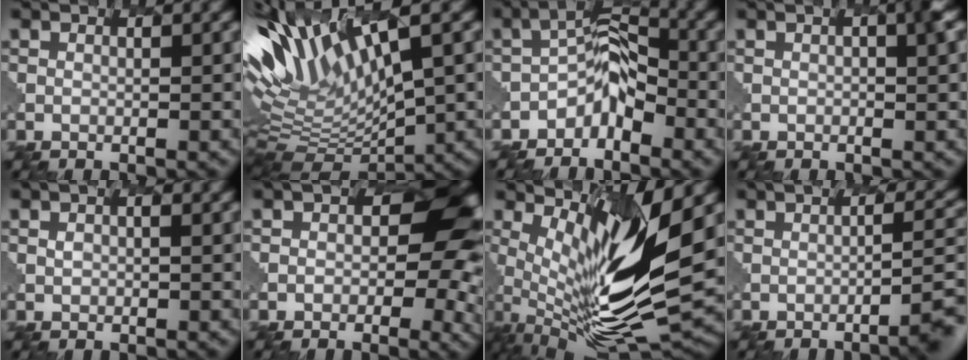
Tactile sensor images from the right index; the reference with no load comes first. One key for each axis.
{"total": 9.4, "fx": 3.9, "fy": 3.5, "fz": 7.8, "tx": -0.198, "ty": 0.008, "tz": 0.073}
{"total": 3.0, "fx": -2.3, "fy": 1.8, "fz": 0.7, "tx": -0.037, "ty": 0.021, "tz": -0.077}
{"total": 2.2, "fx": 0.6, "fy": 0.2, "fz": 2.1, "tx": -0.036, "ty": 0.001, "tz": -0.008}
{"total": 0.9, "fx": 0.3, "fy": 0.9, "fz": 0.1, "tx": -0.028, "ty": -0.004, "tz": -0.003}
{"total": 5.6, "fx": 1.4, "fy": 4.1, "fz": 3.6, "tx": -0.054, "ty": 0.009, "tz": -0.011}
{"total": 10.5, "fx": 3.3, "fy": 1.4, "fz": 9.9, "tx": -0.214, "ty": 0.001, "tz": 0.056}
{"total": 2.6, "fx": -0.3, "fy": 0.0, "fz": 2.6, "tx": -0.040, "ty": 0.007, "tz": -0.022}